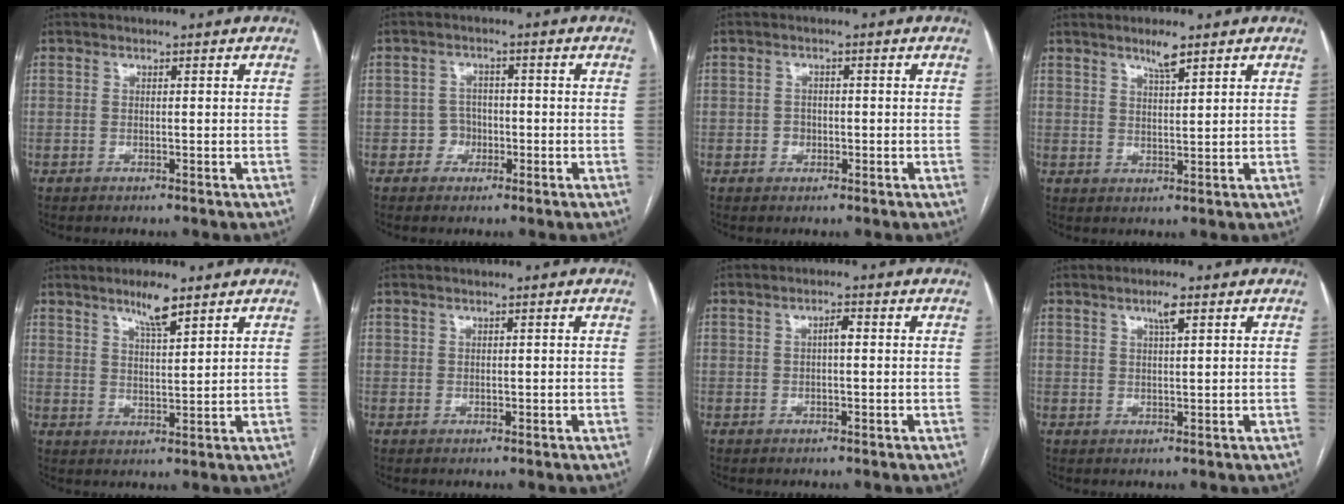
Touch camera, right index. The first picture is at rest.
{"total": 2.7, "force": [-0.9, 2.5, 0.0], "torque": [0.013, 0.012, -0.019]}
{"total": 1.5, "force": [-0.5, 1.4, 0.3], "torque": [0.001, 0.006, -0.007]}
{"total": 3.3, "force": [2.6, 0.3, 2.0], "torque": [-0.037, -0.004, 0.046]}
{"total": 5.2, "force": [3.9, 0.6, 3.4], "torque": [-0.058, -0.005, 0.066]}
{"total": 0.5, "force": [0.3, 0.4, 0.0], "torque": [0.005, 0.001, 0.005]}
{"total": 1.5, "force": [0.3, 0.4, 1.4], "torque": [-0.023, 0.007, 0.004]}
{"total": 2.5, "force": [1.6, 0.2, 1.9], "torque": [-0.033, -0.001, 0.026]}